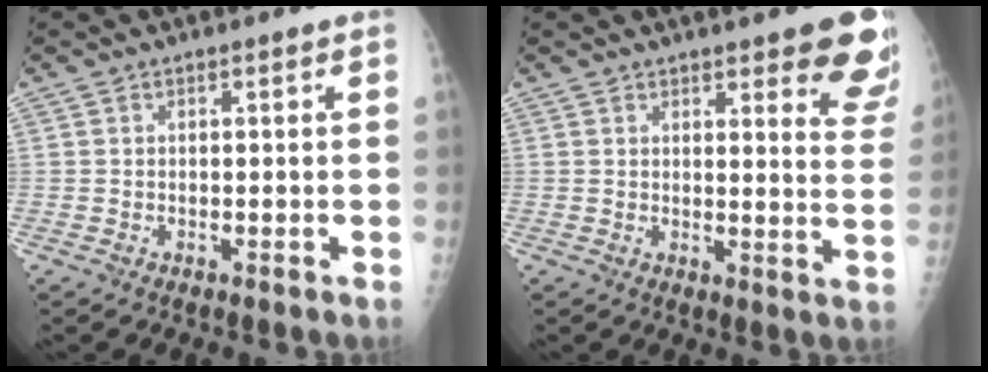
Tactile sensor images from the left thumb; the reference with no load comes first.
{"total": 11.8, "force": [8.1, 3.5, 7.8], "torque": [-0.049, -0.043, 0.082]}